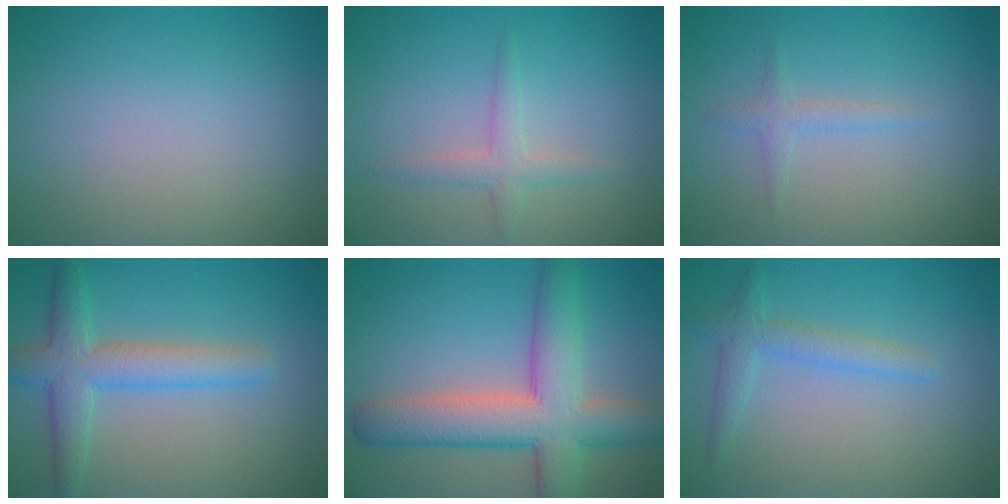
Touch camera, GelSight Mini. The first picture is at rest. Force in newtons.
{"total": 1.9, "press": 1.9, "slide": 0.1}
{"total": 1.3, "press": 1.2, "slide": 0.0}
{"total": 4.7, "press": 4.7, "slide": 0.3}
{"total": 8.5, "press": 8.5, "slide": 0.4}
{"total": 2.4, "press": 2.4, "slide": 0.2}